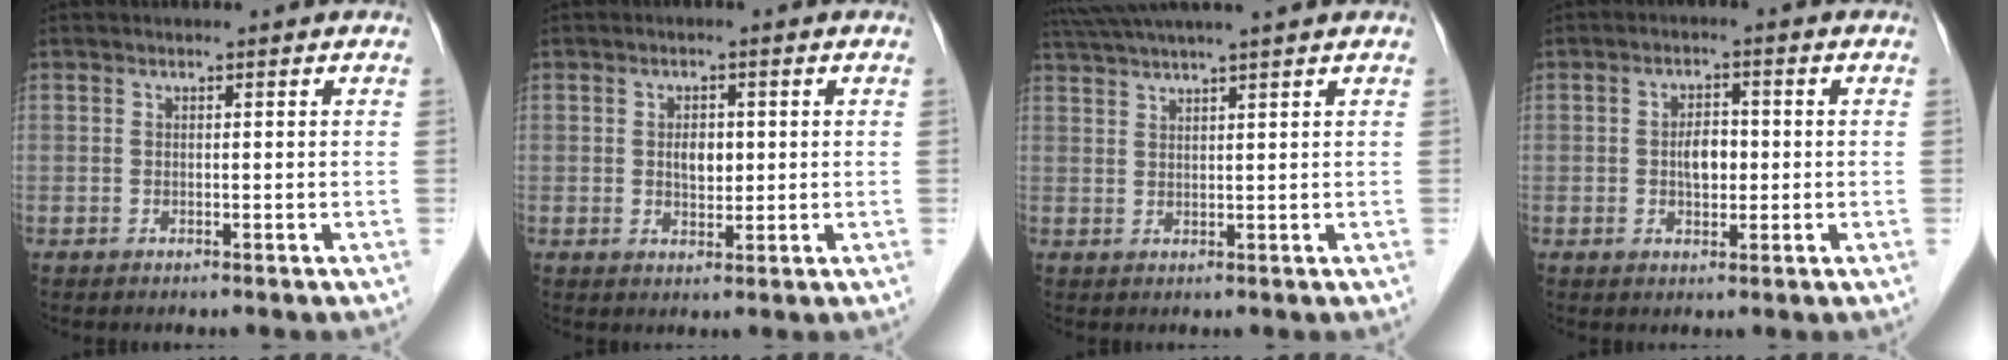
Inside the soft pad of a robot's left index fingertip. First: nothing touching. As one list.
[{"total": 3.0, "force": [0.3, 1.9, 2.4], "torque": [-0.039, 0.004, 0.008]}, {"total": 8.2, "force": [6.9, -1.5, 4.1], "torque": [-0.067, 0.031, 0.106]}, {"total": 3.7, "force": [-0.3, 2.1, 3.0], "torque": [-0.054, 0.008, -0.003]}]